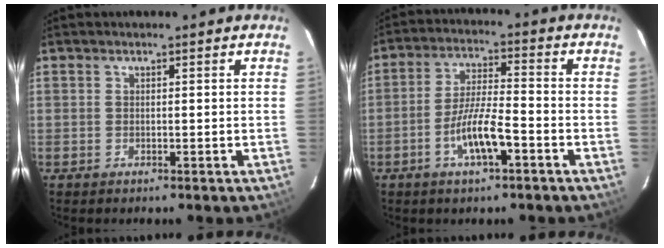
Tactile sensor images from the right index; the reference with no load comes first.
{"total": 8.0, "force": [-3.9, 1.5, 6.9], "torque": [-0.136, -0.002, -0.070]}